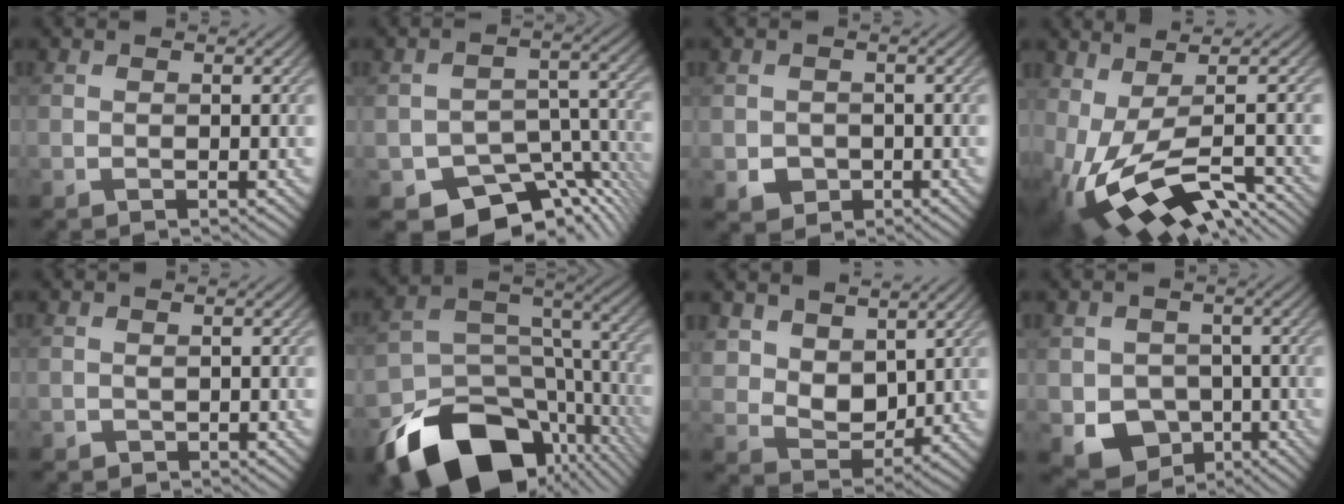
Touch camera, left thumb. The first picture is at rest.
{"total": 9.5, "force": [-6.4, 5.3, 4.6], "torque": [-0.060, -0.024, -0.099]}
{"total": 2.6, "force": [-0.7, 2.3, 0.8], "torque": [-0.023, -0.010, -0.013]}
{"total": 13.1, "force": [-3.1, 5.2, 11.6], "torque": [-0.235, -0.028, -0.030]}
{"total": 0.6, "force": [-0.2, 0.5, 0.3], "torque": [-0.005, -0.004, -0.004]}
{"total": 18.9, "force": [-11.1, 11.6, 9.9], "torque": [-0.188, -0.054, -0.158]}
{"total": 6.5, "force": [3.7, 4.3, 3.2], "torque": [-0.084, -0.009, 0.069]}
{"total": 6.8, "force": [-2.5, 5.6, 2.9], "torque": [-0.062, -0.022, -0.045]}